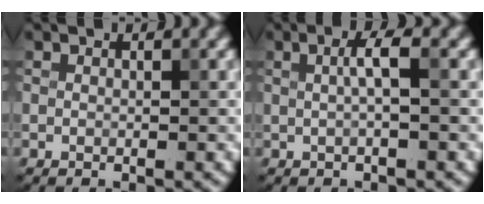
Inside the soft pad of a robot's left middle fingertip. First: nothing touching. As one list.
[{"total": 2.0, "force": [0.2, 0.3, 2.0], "torque": [-0.039, 0.006, 0.003]}]